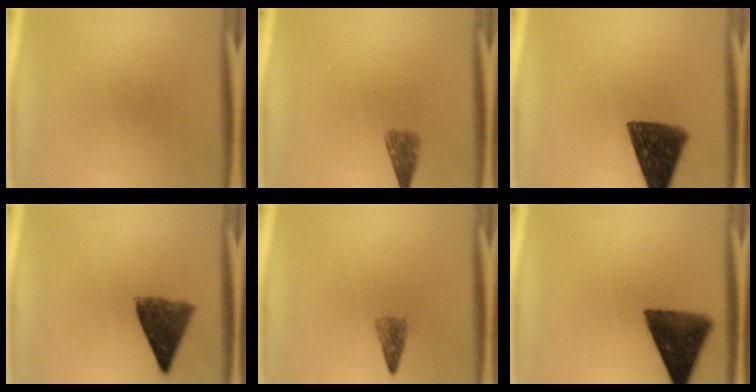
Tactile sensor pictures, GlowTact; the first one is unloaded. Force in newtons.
{"total": 2.5}
{"total": 12.2}
{"total": 8.0}
{"total": 2.2}
{"total": 11.6}